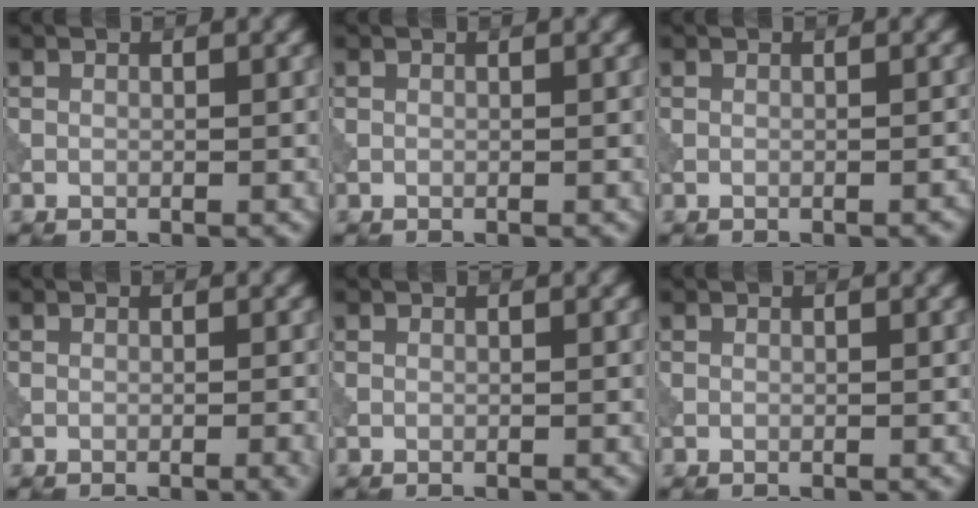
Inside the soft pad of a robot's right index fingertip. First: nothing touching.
{"total": 0.0}
{"total": 0.7, "force": [-0.5, 0.1, 0.4], "torque": [-0.005, 0.003, -0.007]}
{"total": 1.6, "force": [-0.6, 0.3, 1.5], "torque": [-0.015, 0.001, -0.009]}
{"total": 0.0}
{"total": 0.0}